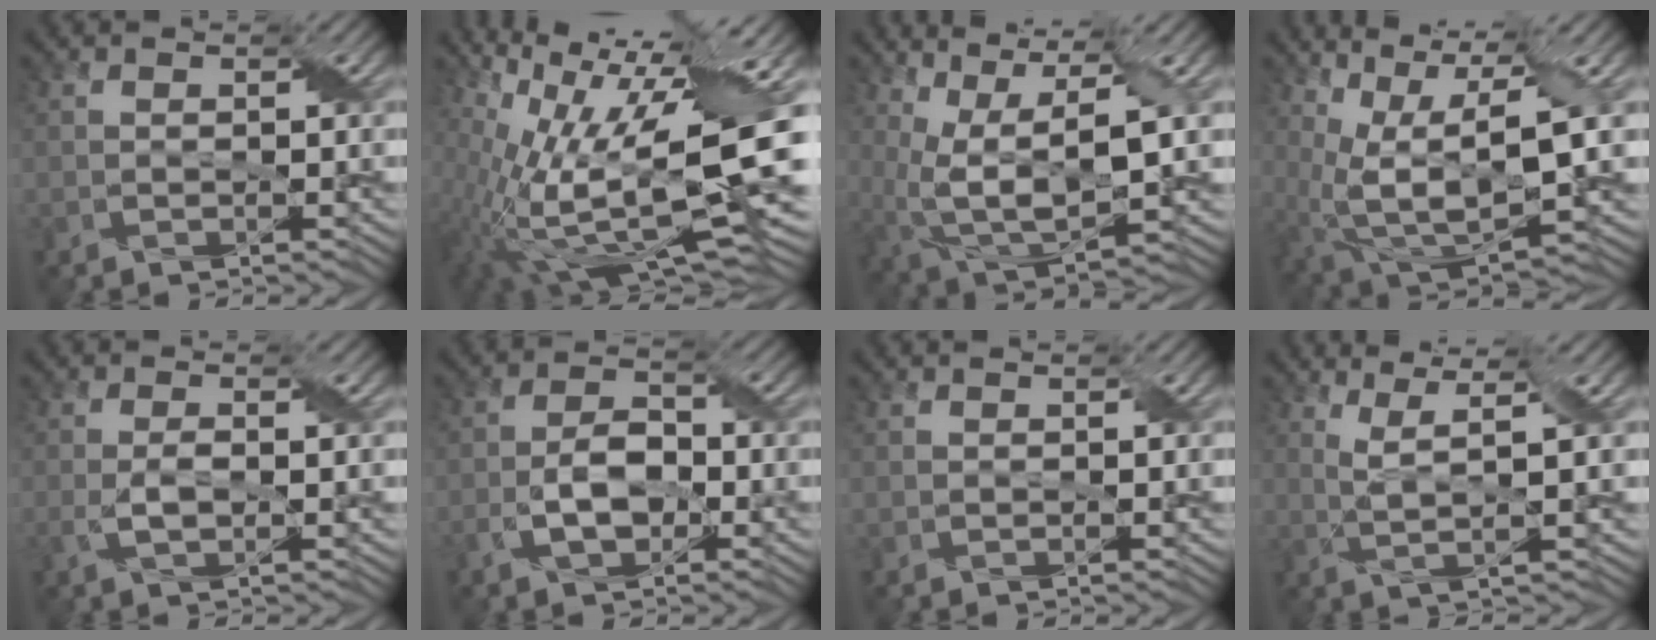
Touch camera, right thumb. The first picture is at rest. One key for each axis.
{"total": 17.5, "fx": 0.7, "fy": 6.1, "fz": 16.4, "tx": -0.317, "ty": -0.015, "tz": 0.024}
{"total": 10.8, "fx": 2.3, "fy": 4.1, "fz": 9.7, "tx": -0.214, "ty": 0.001, "tz": 0.047}
{"total": 13.1, "fx": 3.5, "fy": 5.5, "fz": 11.3, "tx": -0.233, "ty": 0.000, "tz": 0.082}
{"total": 2.6, "fx": -0.4, "fy": 0.9, "fz": 2.4, "tx": -0.053, "ty": 0.001, "tz": -0.007}
{"total": 5.0, "fx": -1.8, "fy": 2.6, "fz": 3.8, "tx": -0.078, "ty": 0.007, "tz": -0.037}
{"total": 0.0}
{"total": 4.4, "fx": 1.9, "fy": 0.4, "fz": 3.9, "tx": -0.088, "ty": 0.006, "tz": 0.043}